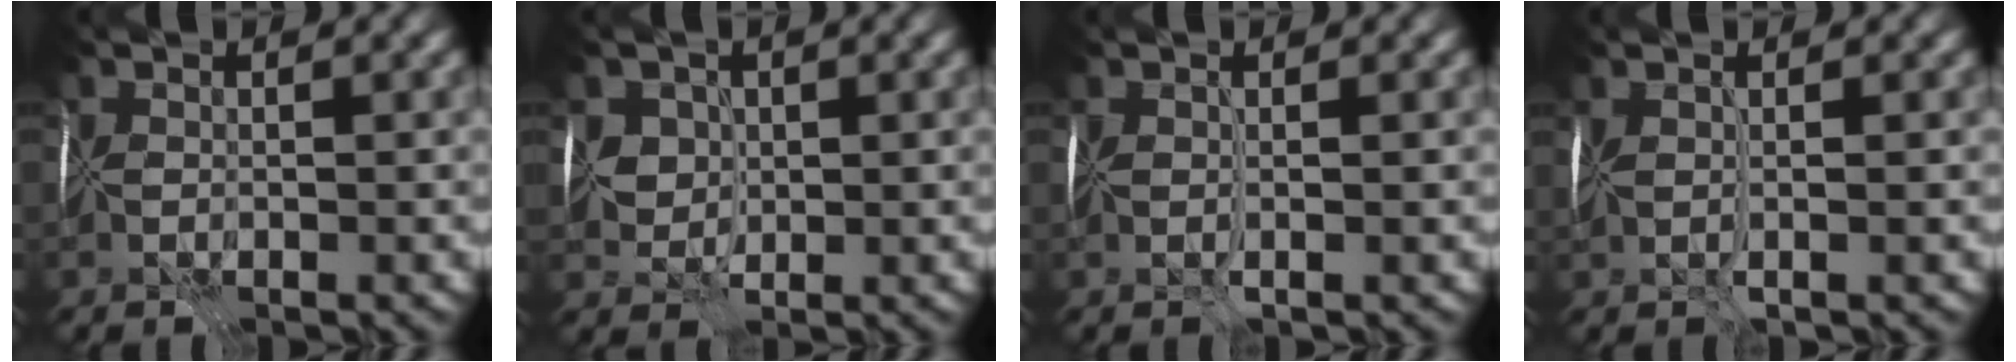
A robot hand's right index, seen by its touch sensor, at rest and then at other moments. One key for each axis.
{"total": 3.7, "fx": 1.4, "fy": 3.0, "fz": 1.7, "tx": -0.042, "ty": 0.009, "tz": 0.029}
{"total": 1.4, "fx": 0.2, "fy": 0.2, "fz": 1.4, "tx": -0.023, "ty": 0.000, "tz": 0.001}
{"total": 1.9, "fx": 0.4, "fy": 0.4, "fz": 1.8, "tx": -0.030, "ty": 0.000, "tz": 0.008}